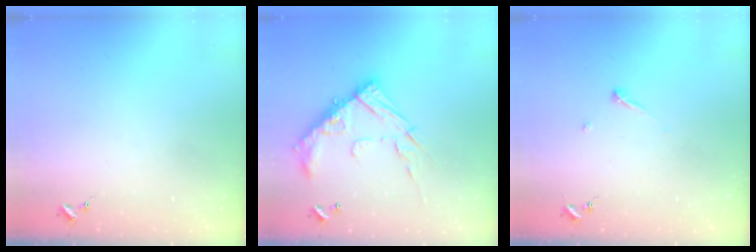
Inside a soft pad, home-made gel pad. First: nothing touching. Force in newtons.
{"total": 17.4, "press": 17.3, "slide": 1.3}
{"total": 3.4, "press": 3.4, "slide": 0.4}